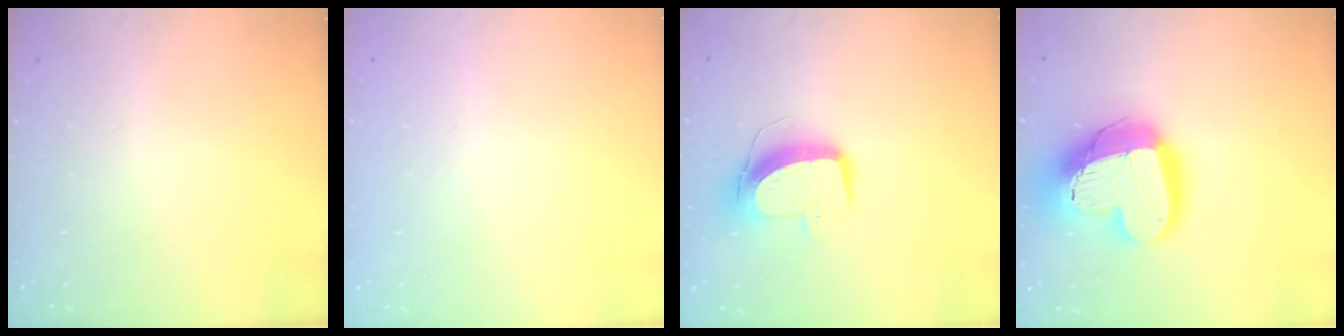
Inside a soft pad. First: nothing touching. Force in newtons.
{"total": 0.5, "press": 0.5, "slide": 0.1}
{"total": 10.3, "press": 10.3, "slide": 0.8}
{"total": 19.5, "press": 19.5, "slide": 1.6}